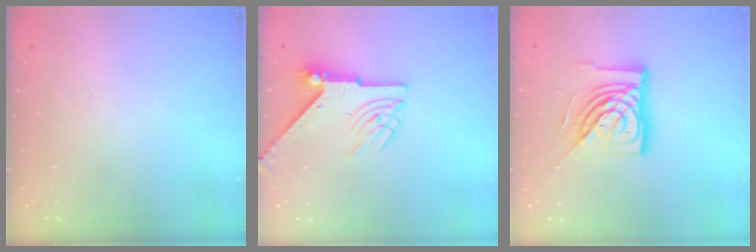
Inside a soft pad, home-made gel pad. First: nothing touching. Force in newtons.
{"total": 6.5, "press": 6.4, "slide": 1.0}
{"total": 15.7, "press": 15.7, "slide": 1.5}